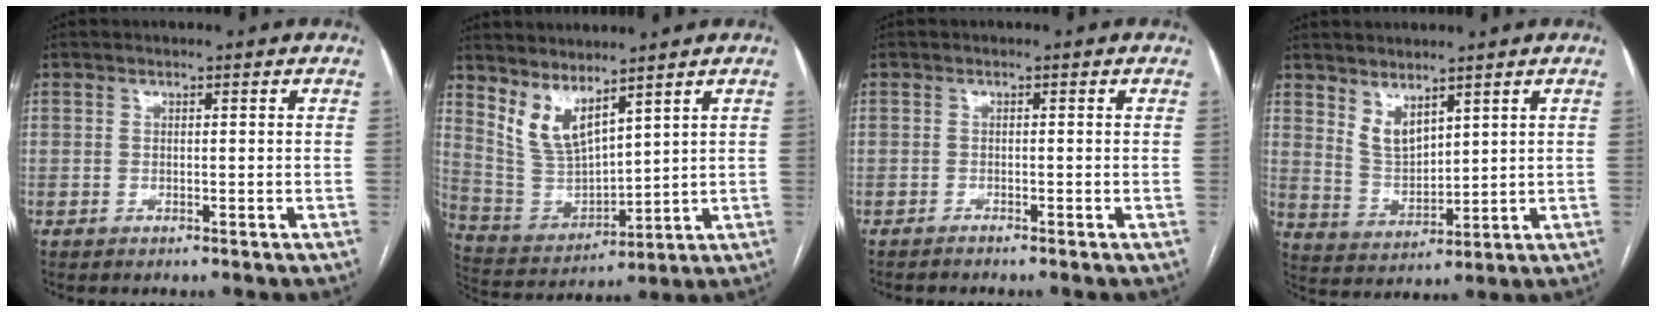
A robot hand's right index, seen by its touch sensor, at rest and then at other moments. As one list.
[{"total": 8.4, "force": [6.3, 2.3, 5.0], "torque": [-0.111, -0.012, 0.151]}, {"total": 0.6, "force": [-0.6, -0.3, 0.0], "torque": [-0.005, -0.005, -0.009]}, {"total": 5.3, "force": [3.8, 2.2, 2.9], "torque": [-0.063, -0.009, 0.090]}]